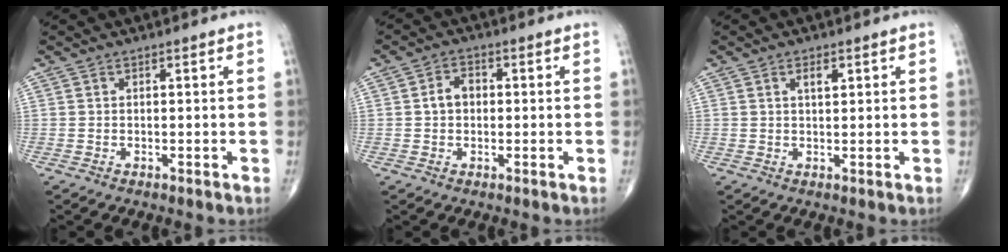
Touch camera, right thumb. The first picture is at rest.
{"total": 3.7, "force": [0.1, 2.8, 2.5], "torque": [-0.039, 0.015, -0.003]}
{"total": 2.1, "force": [1.0, 0.9, 1.7], "torque": [-0.021, -0.006, 0.015]}